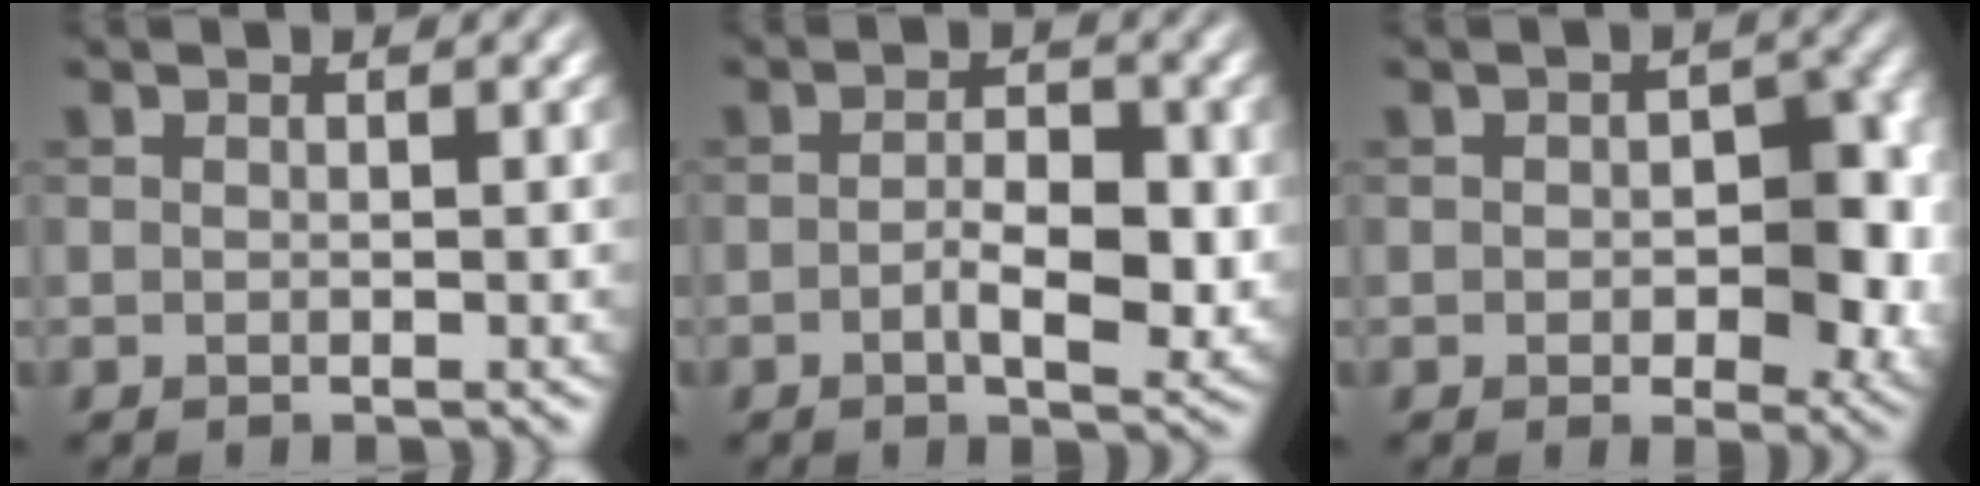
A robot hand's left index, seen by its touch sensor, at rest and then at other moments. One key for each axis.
{"total": 4.6, "fx": -0.6, "fy": 2.1, "fz": 4.1, "tx": -0.068, "ty": -0.009, "tz": -0.009}
{"total": 7.4, "fx": -0.1, "fy": 4.2, "fz": 6.0, "tx": -0.065, "ty": -0.008, "tz": -0.002}